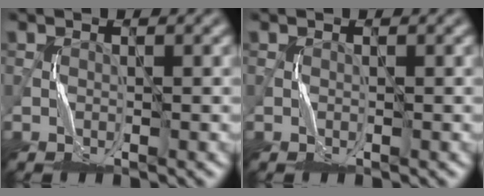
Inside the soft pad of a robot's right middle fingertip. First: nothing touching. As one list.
[{"total": 0.0}]